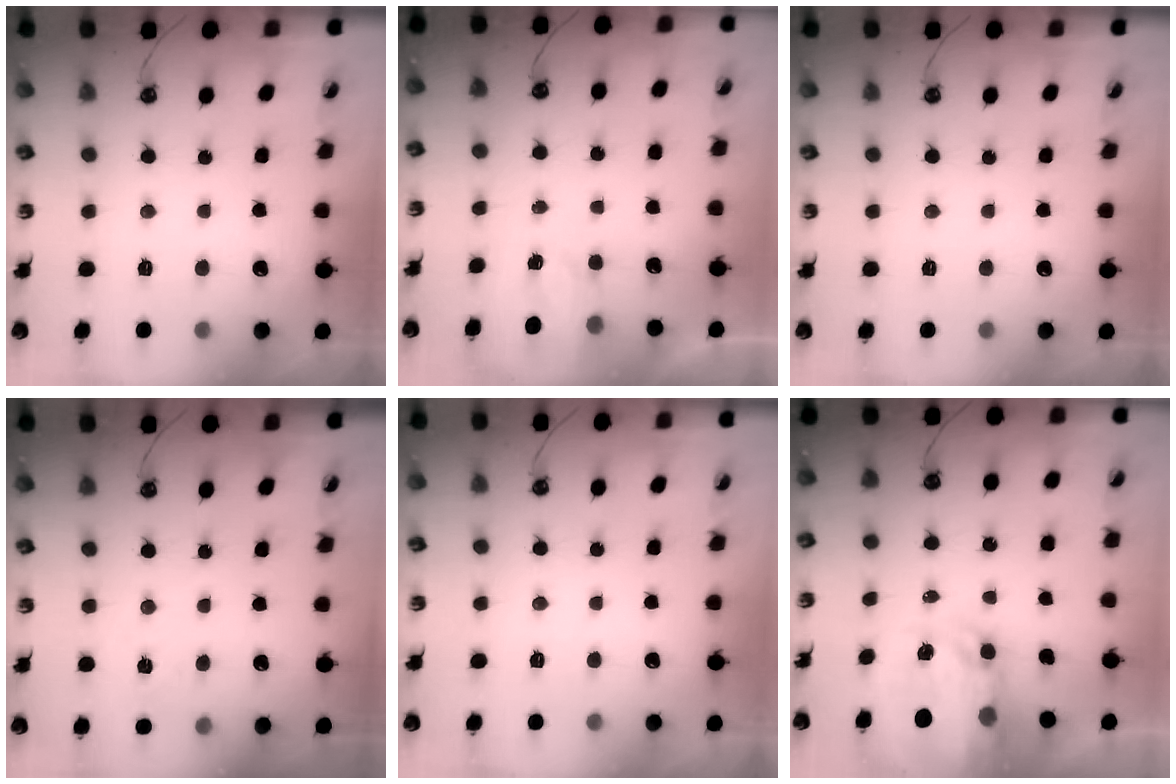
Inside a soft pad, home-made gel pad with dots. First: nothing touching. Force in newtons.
{"total": 2.4, "press": 2.4, "slide": 0.3}
{"total": 0.0}
{"total": 3.7, "press": 3.7, "slide": 0.6}
{"total": 0.0}
{"total": 6.8, "press": 6.7, "slide": 0.5}